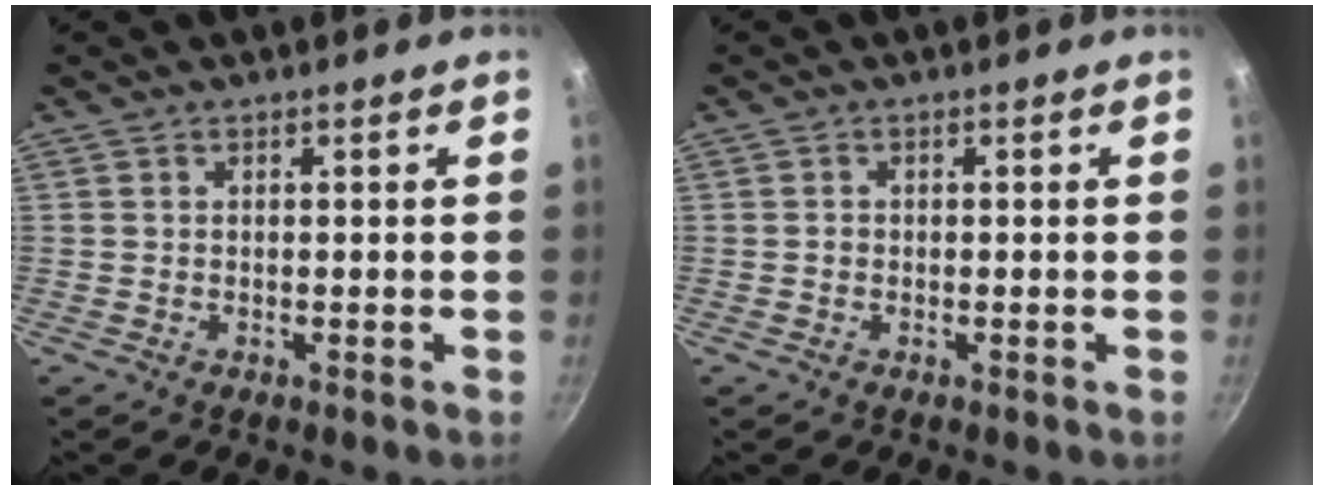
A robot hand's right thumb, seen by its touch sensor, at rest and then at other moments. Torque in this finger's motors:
{"motor_torque": [0.48, 0.38, 0.42, -0.26, 0.07]}